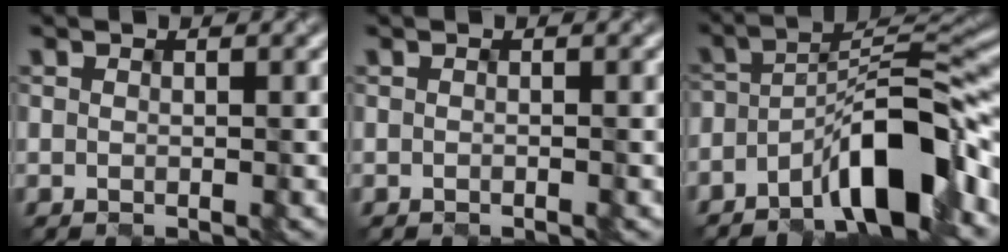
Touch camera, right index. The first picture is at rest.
{"total": 0.0}
{"total": 8.0, "force": [-5.0, 2.0, 5.9], "torque": [-0.090, 0.018, -0.090]}